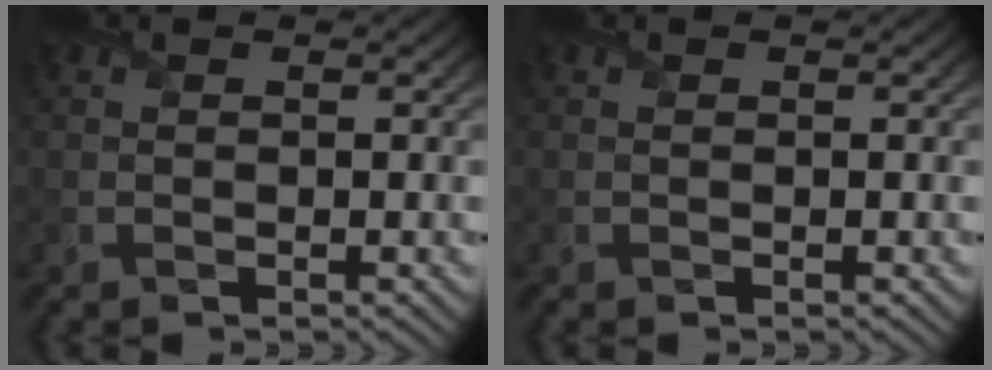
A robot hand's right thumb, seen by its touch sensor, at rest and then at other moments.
{"total": 0.0}